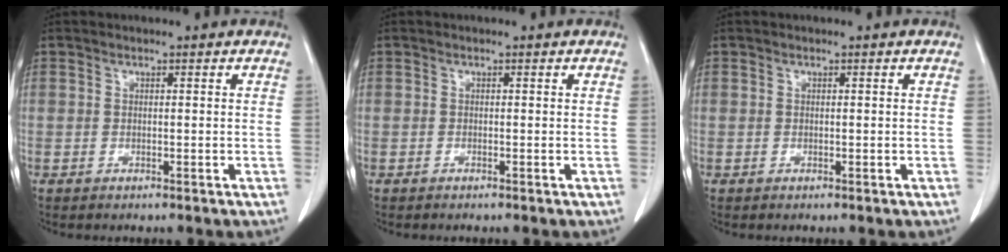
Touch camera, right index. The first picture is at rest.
{"total": 0.0}
{"total": 0.0}